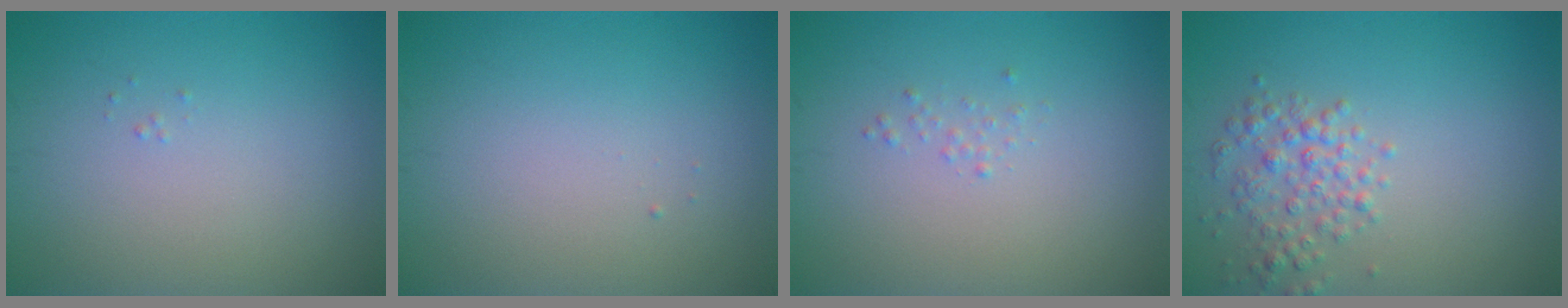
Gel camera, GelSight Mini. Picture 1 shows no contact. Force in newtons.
{"total": 0.0}
{"total": 0.5, "press": 0.5, "slide": 0.0}
{"total": 2.8, "press": 2.8, "slide": 0.1}